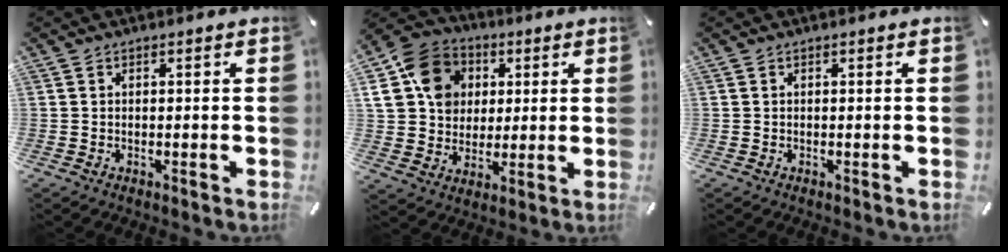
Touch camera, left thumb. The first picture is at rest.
{"total": 14.4, "force": [3.4, 12.7, 5.8], "torque": [-0.129, 0.000, 0.067]}
{"total": 0.0}